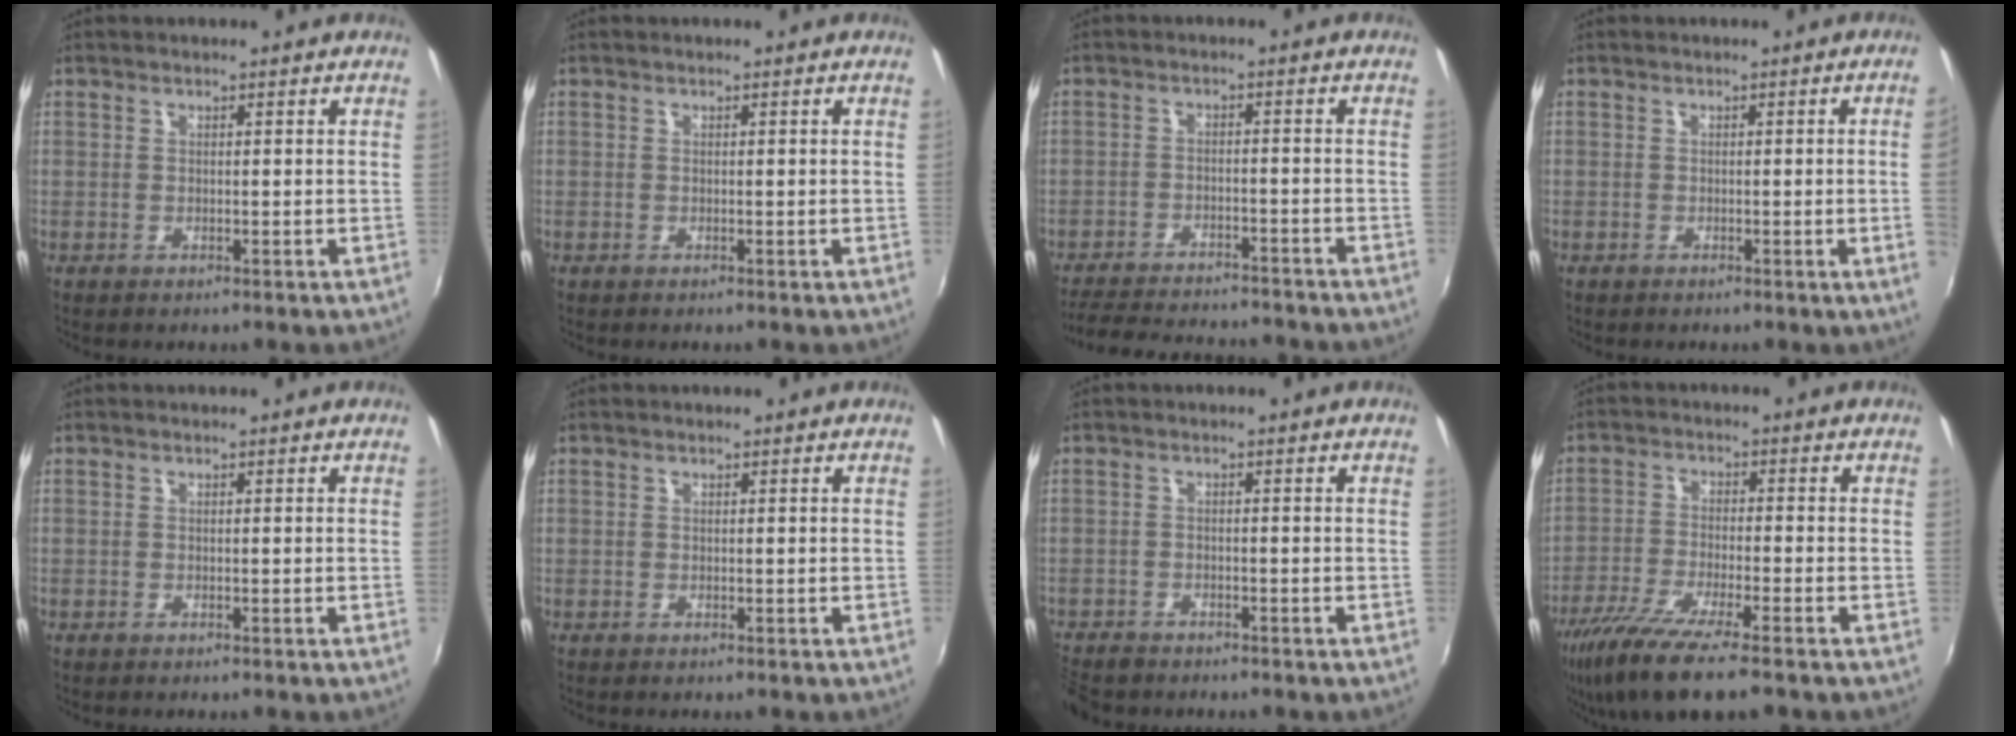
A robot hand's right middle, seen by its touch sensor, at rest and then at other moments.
{"total": 0.0}
{"total": 16.6, "force": [-14.8, 3.6, 6.6], "torque": [-0.139, -0.016, -0.211]}
{"total": 2.9, "force": [-0.1, -1.7, 2.4], "torque": [-0.033, -0.015, 0.004]}
{"total": 0.0}
{"total": 0.0}
{"total": 5.7, "force": [-5.0, 2.3, 1.6], "torque": [-0.057, -0.021, -0.091]}
{"total": 12.7, "force": [-9.3, 1.6, 8.5], "torque": [-0.186, -0.046, -0.169]}